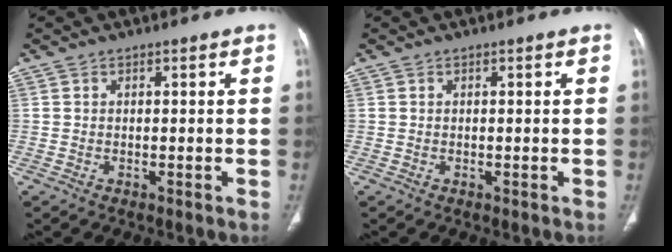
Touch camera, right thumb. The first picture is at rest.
{"total": 0.0}